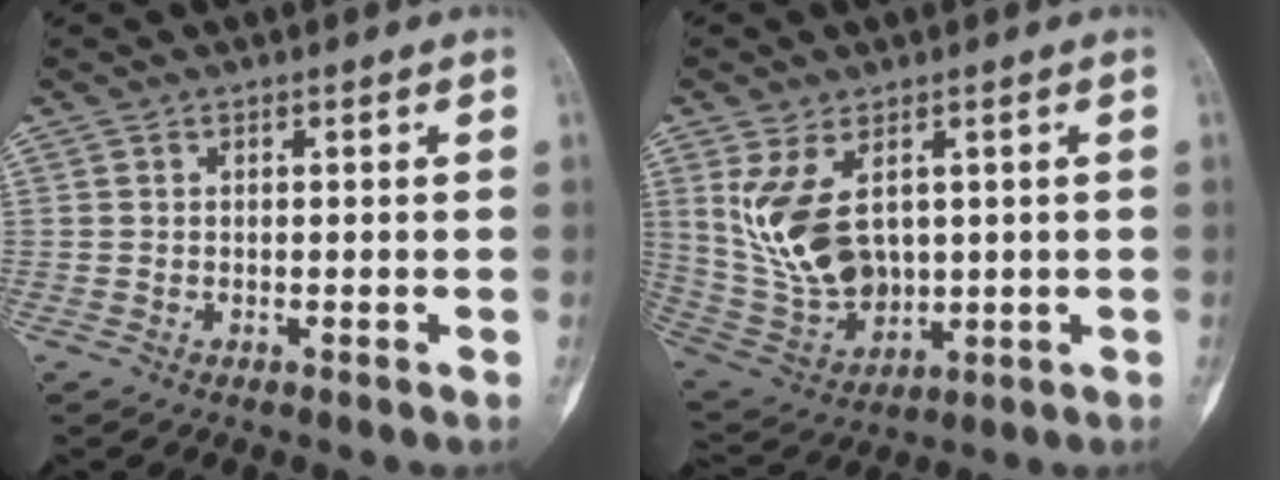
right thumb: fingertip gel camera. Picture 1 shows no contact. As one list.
[{"total": 12.7, "force": [3.2, 7.8, 9.4], "torque": [-0.171, -0.017, 0.085]}]